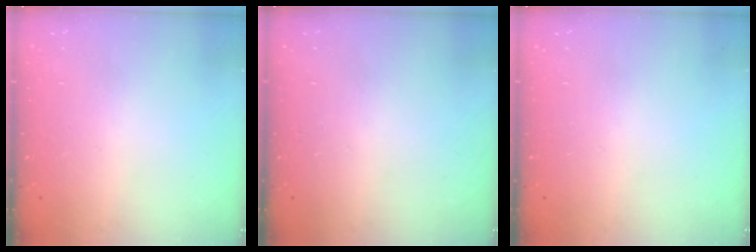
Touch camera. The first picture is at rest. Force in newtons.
{"total": 0.0}
{"total": 0.0}